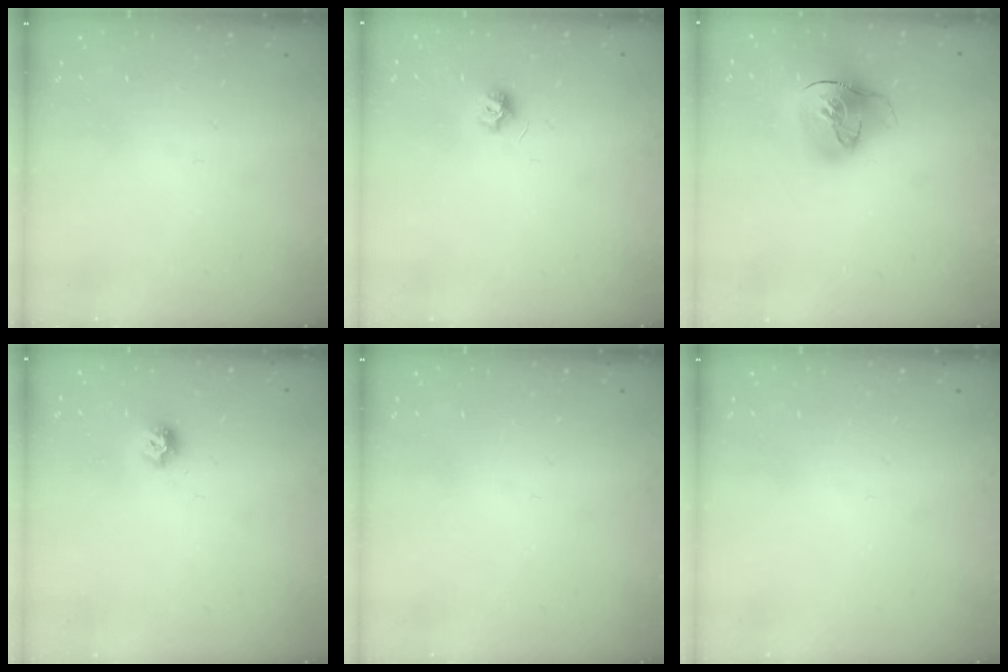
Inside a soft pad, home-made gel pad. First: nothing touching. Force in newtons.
{"total": 6.8, "press": 6.8, "slide": 0.5}
{"total": 20.1, "press": 20.0, "slide": 2.1}
{"total": 7.5, "press": 7.5, "slide": 0.6}
{"total": 0.0}
{"total": 0.0}